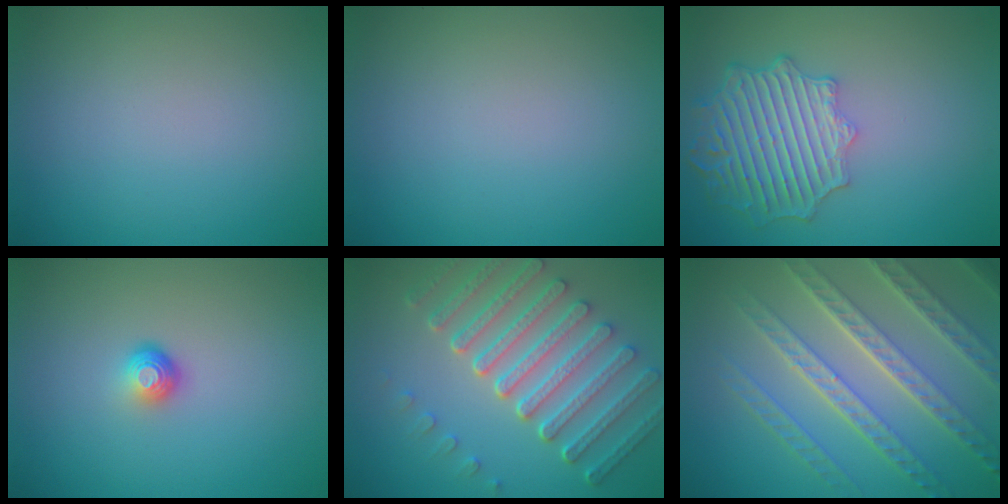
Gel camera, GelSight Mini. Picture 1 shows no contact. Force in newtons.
{"total": 0.0}
{"total": 6.2, "press": 5.1, "slide": 3.5}
{"total": 1.8, "press": 1.2, "slide": 1.4}
{"total": 7.5, "press": 5.6, "slide": 5.0}
{"total": 8.0, "press": 5.7, "slide": 5.6}